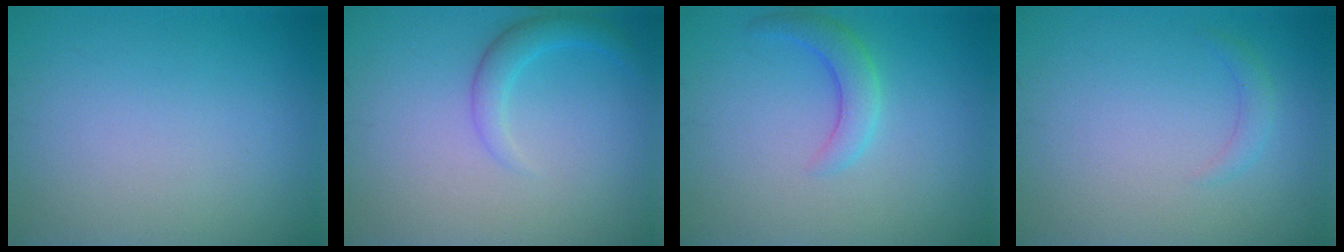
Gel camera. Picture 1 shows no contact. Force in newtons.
{"total": 2.2, "press": 2.2, "slide": 0.1}
{"total": 2.6, "press": 2.6, "slide": 0.1}
{"total": 1.1, "press": 1.1, "slide": 0.0}